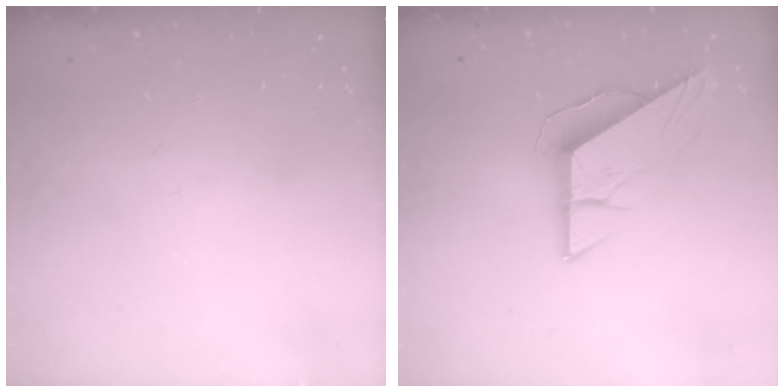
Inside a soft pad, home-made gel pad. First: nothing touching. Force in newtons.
{"total": 11.1, "press": 11.0, "slide": 1.2}